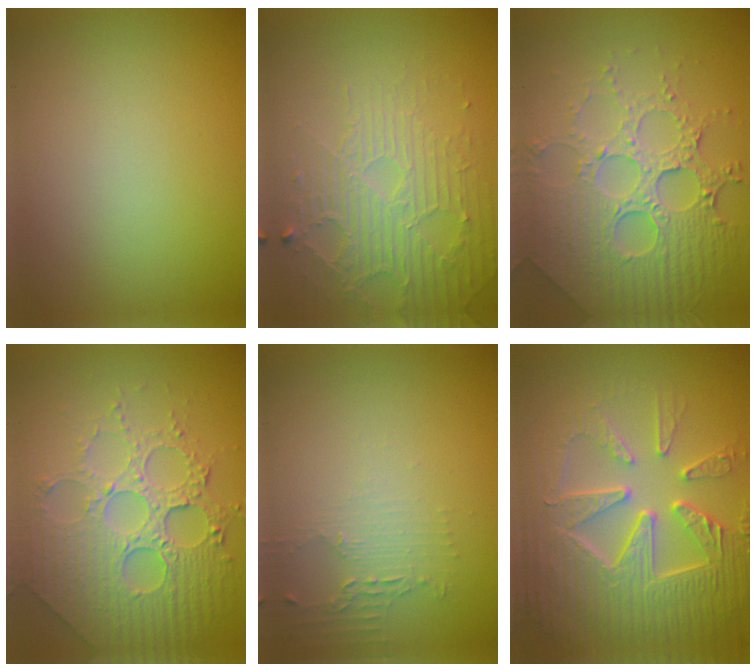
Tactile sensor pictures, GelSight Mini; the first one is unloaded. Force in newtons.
{"total": 5.7, "press": 3.4, "slide": 4.6}
{"total": 8.2, "press": 5.9, "slide": 5.7}
{"total": 8.1, "press": 6.0, "slide": 5.5}
{"total": 2.2, "press": 1.6, "slide": 1.5}
{"total": 9.5, "press": 6.6, "slide": 6.9}